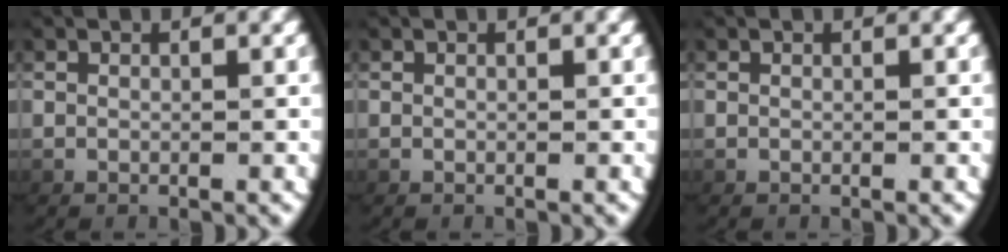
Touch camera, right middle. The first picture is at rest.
{"total": 0.0}
{"total": 0.0}